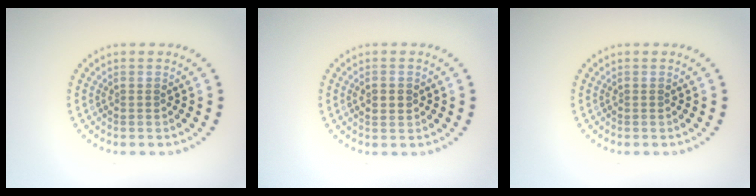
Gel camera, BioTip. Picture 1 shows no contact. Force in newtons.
{"total": 1.8, "press": 1.8, "slide": 0.1}
{"total": 0.0}